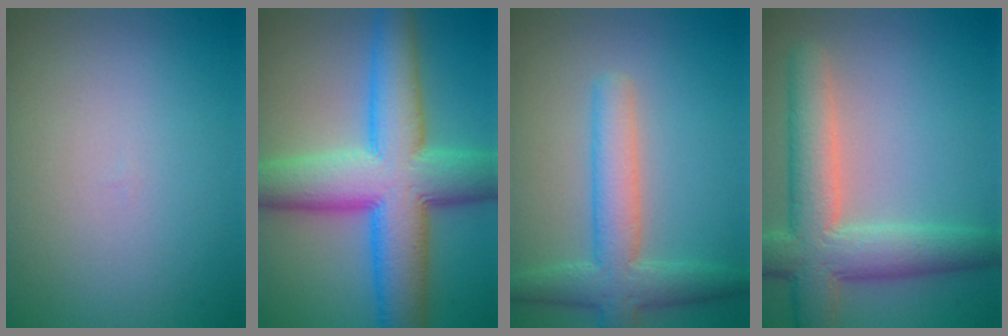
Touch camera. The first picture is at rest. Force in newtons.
{"total": 11.7, "press": 11.7, "slide": 0.1}
{"total": 4.9, "press": 4.9, "slide": 0.2}
{"total": 7.1, "press": 7.1, "slide": 0.5}